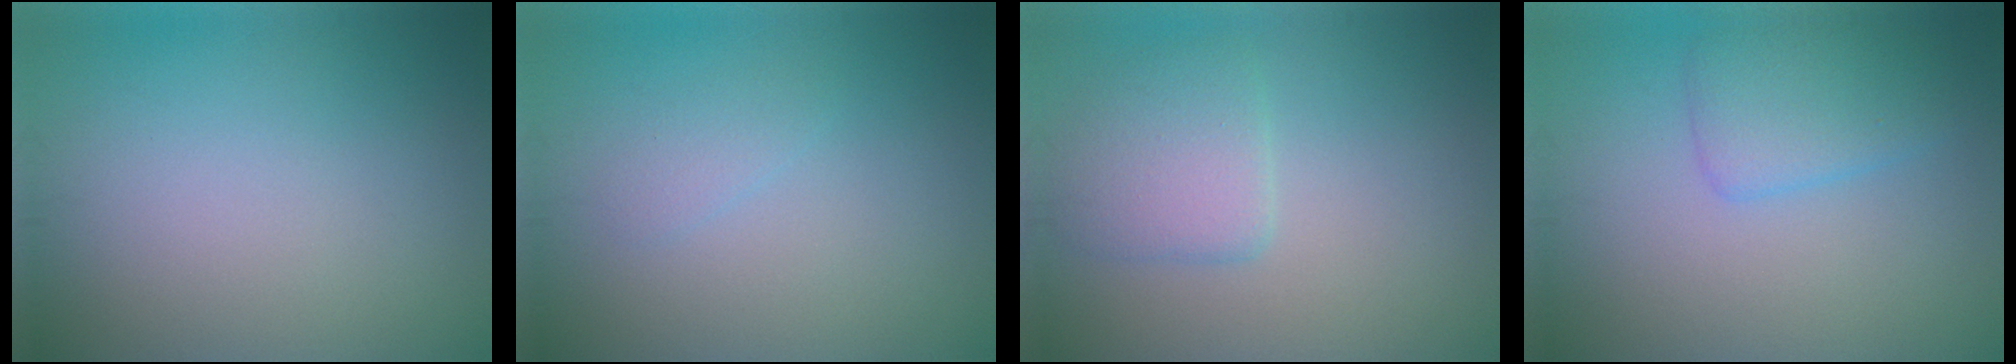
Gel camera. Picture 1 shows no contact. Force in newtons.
{"total": 1.0, "press": 1.0, "slide": 0.1}
{"total": 2.9, "press": 2.9, "slide": 0.3}
{"total": 3.1, "press": 3.1, "slide": 0.2}